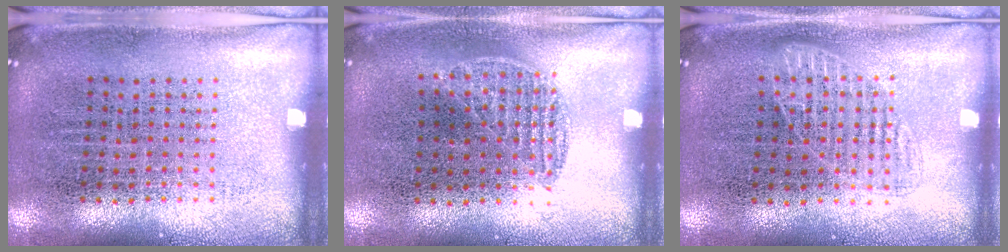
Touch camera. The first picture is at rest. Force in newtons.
{"total": 0.7, "press": 0.6, "slide": 0.4}
{"total": 1.6, "press": 1.6, "slide": 0.3}